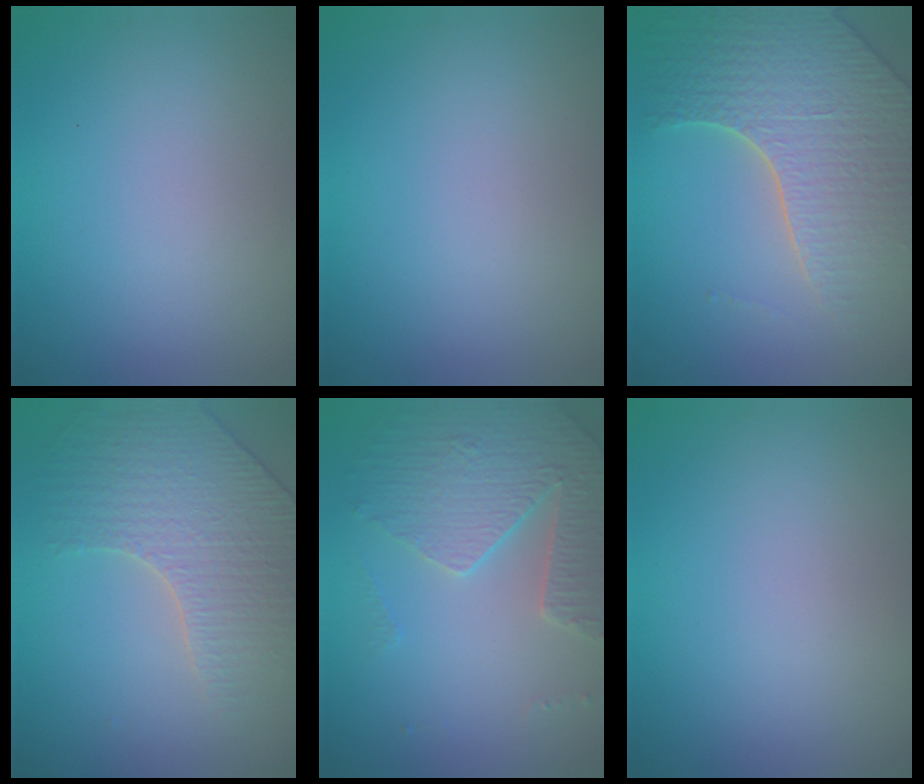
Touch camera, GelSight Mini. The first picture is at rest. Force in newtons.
{"total": 0.0}
{"total": 6.2, "press": 5.2, "slide": 3.4}
{"total": 3.8, "press": 3.8, "slide": 0.5}
{"total": 3.9, "press": 3.8, "slide": 0.8}
{"total": 0.0}